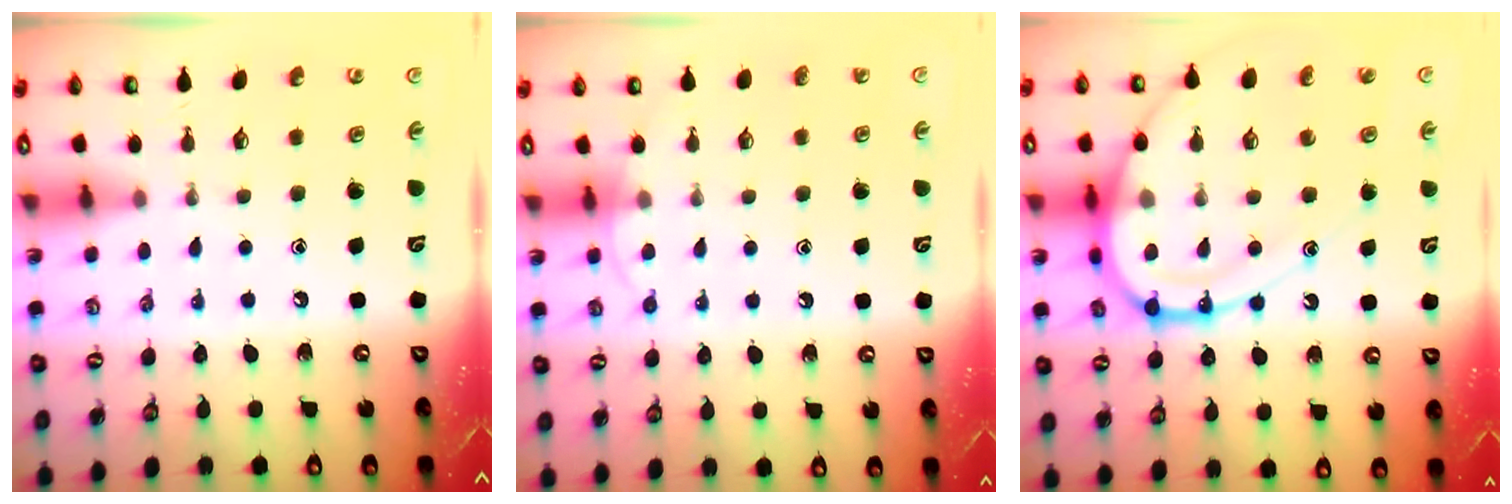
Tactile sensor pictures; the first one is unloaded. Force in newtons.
{"total": 4.9, "press": 4.9, "slide": 0.4}
{"total": 17.7, "press": 17.6, "slide": 1.9}